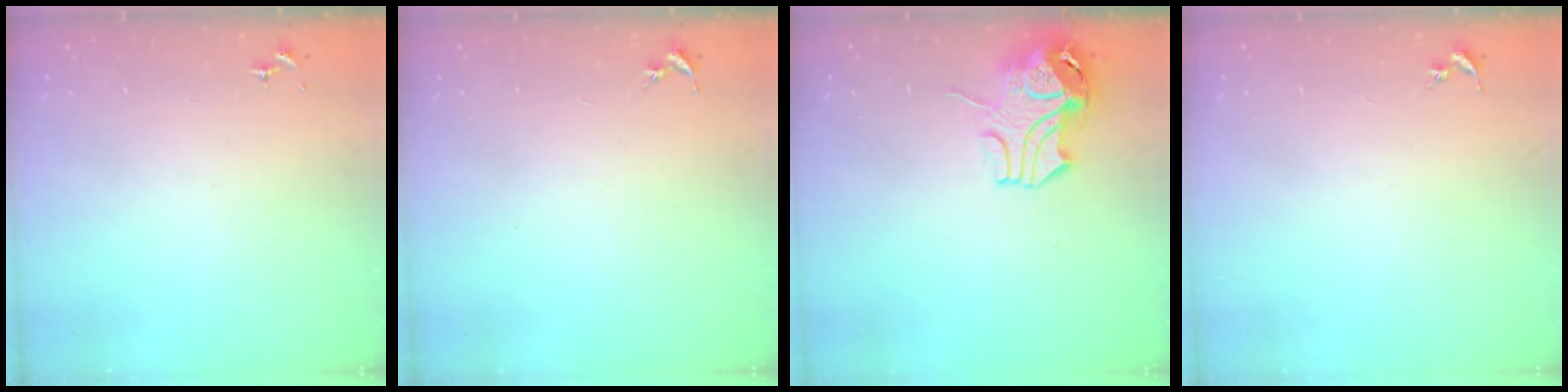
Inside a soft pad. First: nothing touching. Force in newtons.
{"total": 0.0}
{"total": 10.8, "press": 10.7, "slide": 1.3}
{"total": 0.0}